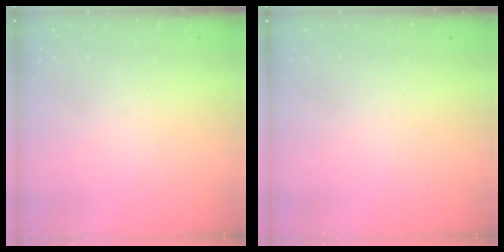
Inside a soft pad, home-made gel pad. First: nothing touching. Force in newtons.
{"total": 0.0}